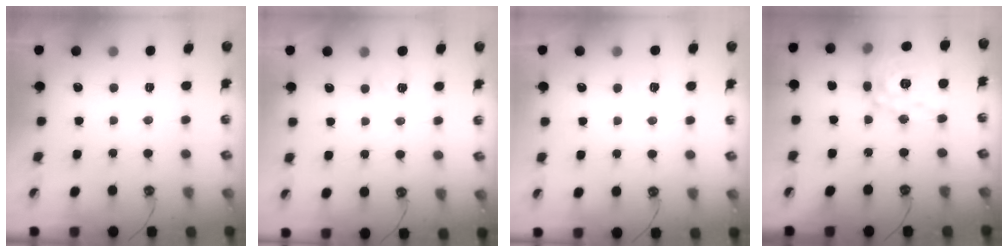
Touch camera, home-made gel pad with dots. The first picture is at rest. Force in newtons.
{"total": 3.3, "press": 3.2, "slide": 0.6}
{"total": 4.3, "press": 4.3, "slide": 0.6}
{"total": 15.6, "press": 15.5, "slide": 1.4}